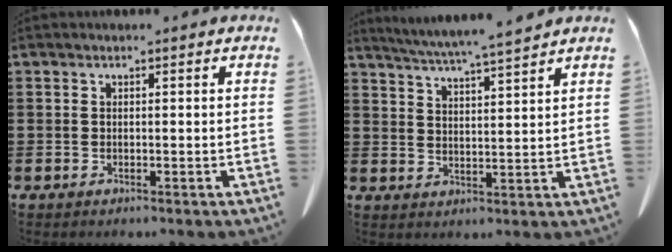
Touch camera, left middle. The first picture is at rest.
{"total": 5.1, "force": [4.7, -1.1, 1.7], "torque": [-0.049, -0.025, 0.079]}